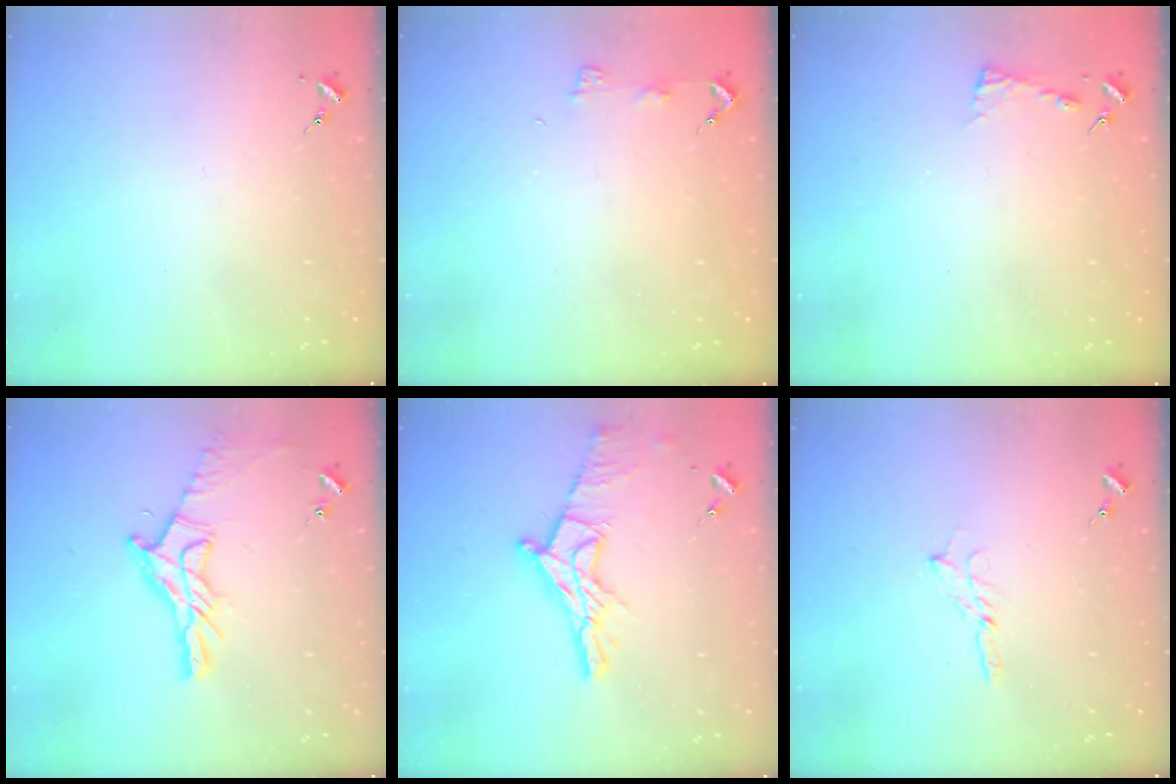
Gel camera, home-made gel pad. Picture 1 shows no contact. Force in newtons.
{"total": 3.6, "press": 3.6, "slide": 0.4}
{"total": 3.1, "press": 3.1, "slide": 0.3}
{"total": 13.3, "press": 13.3, "slide": 1.0}
{"total": 15.7, "press": 15.7, "slide": 1.0}
{"total": 1.8, "press": 1.8, "slide": 0.2}